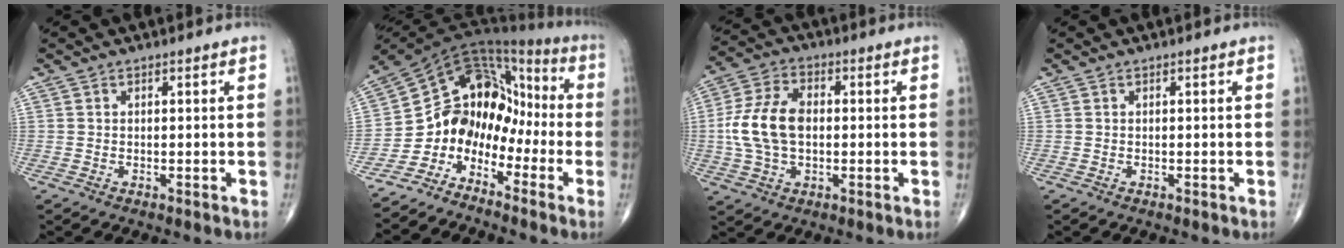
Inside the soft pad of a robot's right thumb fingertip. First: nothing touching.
{"total": 11.9, "force": [-6.3, 8.5, 5.4], "torque": [-0.047, 0.115, -0.130]}
{"total": 12.0, "force": [-0.1, 7.6, 9.3], "torque": [-0.186, 0.018, -0.004]}
{"total": 0.0}